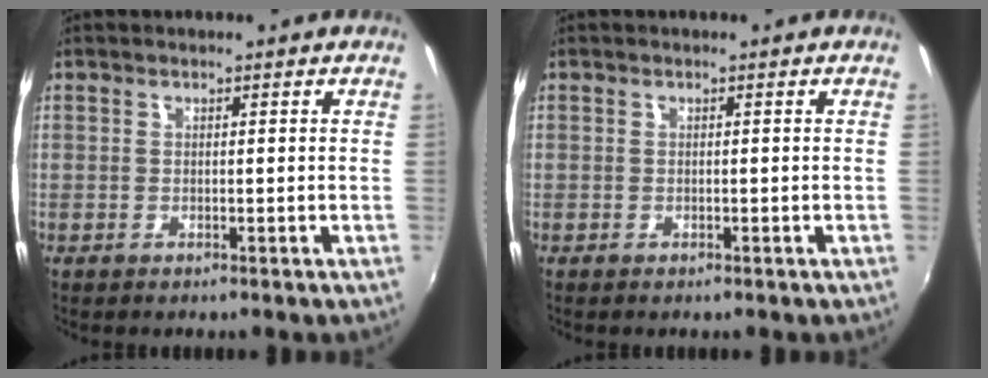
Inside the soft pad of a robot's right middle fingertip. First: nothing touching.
{"total": 0.0}